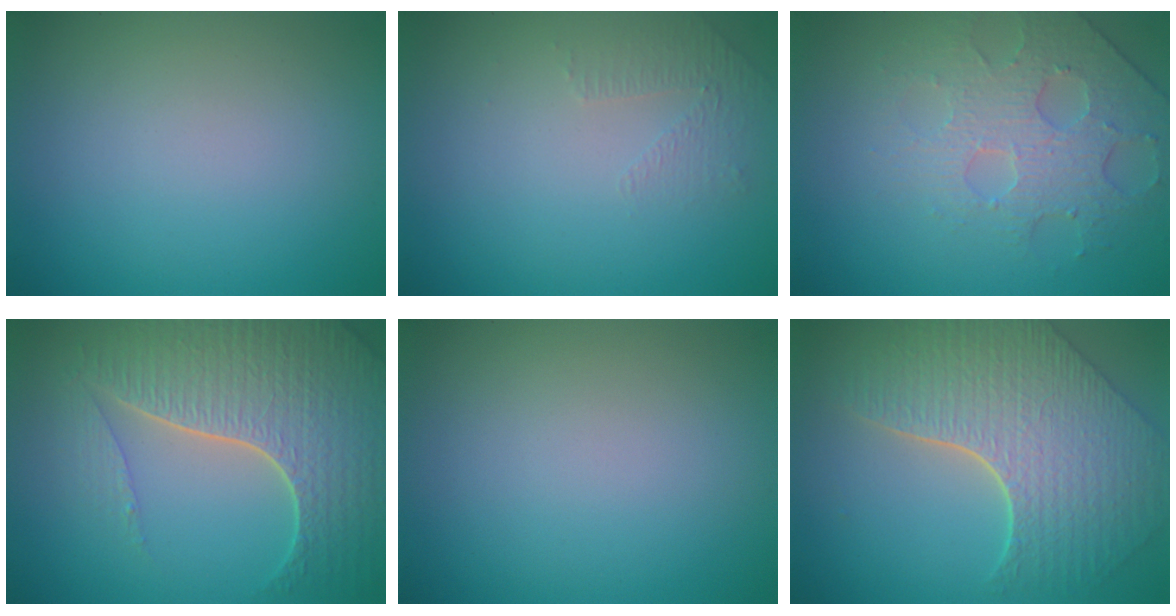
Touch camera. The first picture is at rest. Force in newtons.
{"total": 1.1, "press": 0.6, "slide": 1.0}
{"total": 3.8, "press": 3.6, "slide": 1.1}
{"total": 7.5, "press": 5.6, "slide": 5.1}
{"total": 0.0}
{"total": 8.4, "press": 6.1, "slide": 5.7}